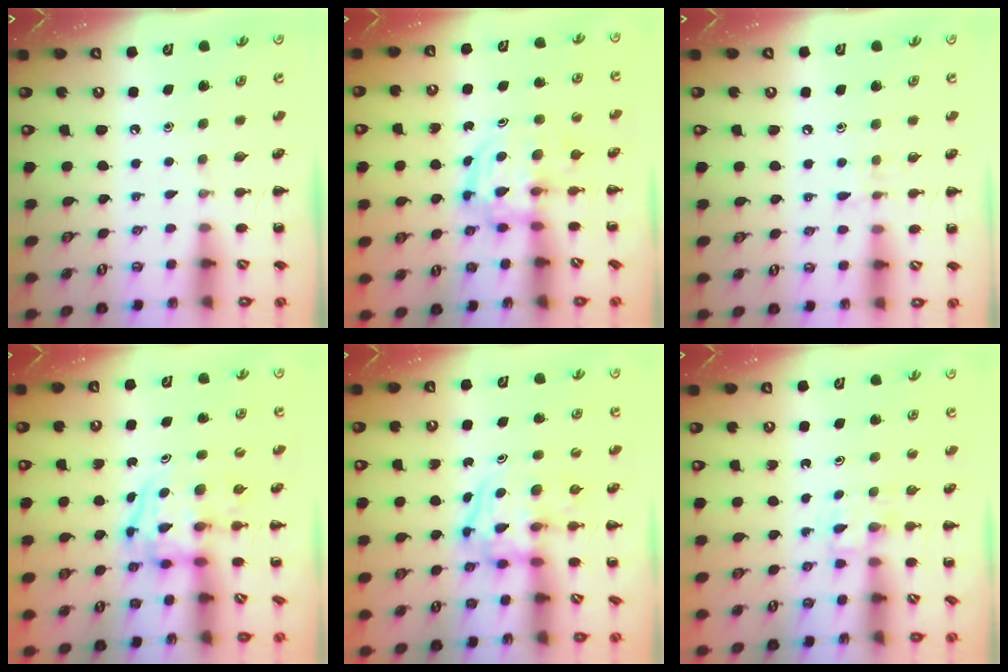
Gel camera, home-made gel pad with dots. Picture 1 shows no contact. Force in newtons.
{"total": 2.9, "press": 2.9, "slide": 0.3}
{"total": 4.4, "press": 4.3, "slide": 1.2}
{"total": 3.9, "press": 3.8, "slide": 0.6}
{"total": 3.8, "press": 3.7, "slide": 0.5}
{"total": 2.6, "press": 2.4, "slide": 1.0}